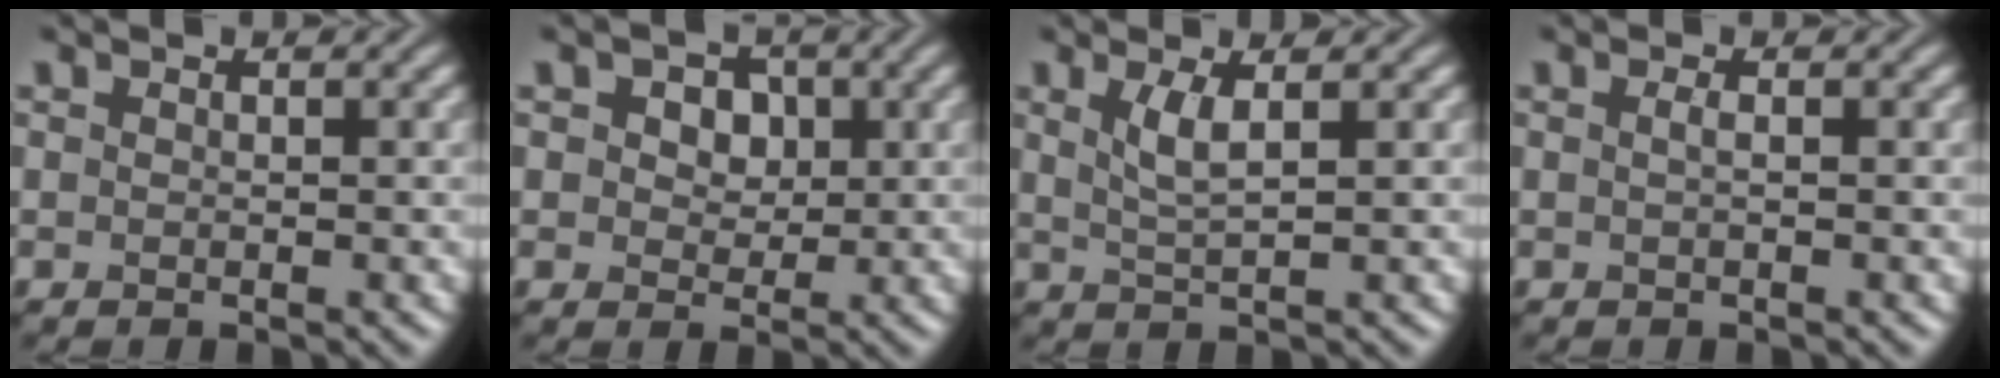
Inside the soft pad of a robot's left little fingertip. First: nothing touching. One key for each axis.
{"total": 3.9, "fx": 1.3, "fy": 2.8, "fz": 2.4, "tx": -0.034, "ty": 0.014, "tz": -0.001}
{"total": 2.5, "fx": 1.0, "fy": 0.6, "fz": 2.3, "tx": -0.048, "ty": -0.003, "tz": 0.021}
{"total": 0.7, "fx": 0.0, "fy": 0.2, "fz": 0.7, "tx": -0.012, "ty": 0.004, "tz": 0.000}